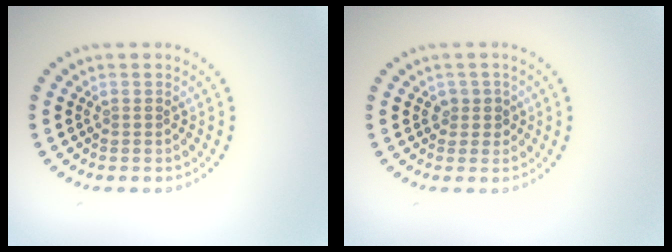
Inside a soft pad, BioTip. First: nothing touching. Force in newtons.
{"total": 1.5, "press": 1.3, "slide": 0.8}